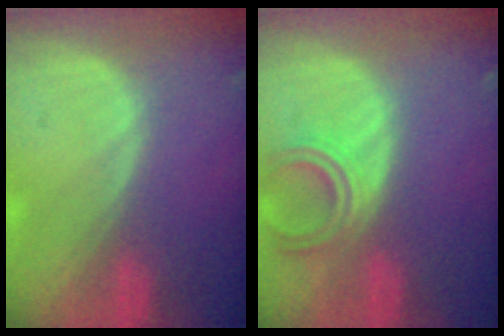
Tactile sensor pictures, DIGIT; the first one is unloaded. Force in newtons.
{"total": 5.6, "press": 5.1, "slide": 2.2}